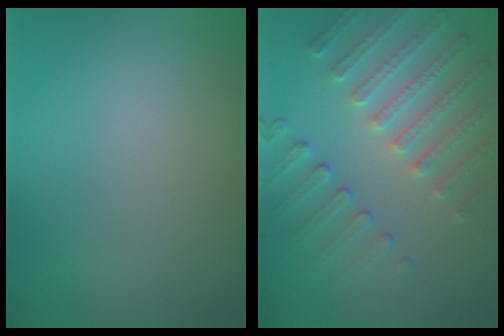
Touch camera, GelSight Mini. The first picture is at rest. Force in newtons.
{"total": 5.1, "press": 3.8, "slide": 3.3}